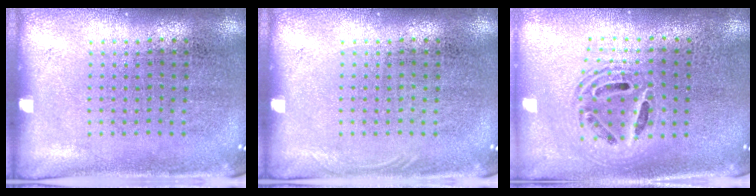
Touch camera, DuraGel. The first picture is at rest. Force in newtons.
{"total": 0.5, "press": 0.5, "slide": 0.2}
{"total": 1.8, "press": 1.5, "slide": 1.1}